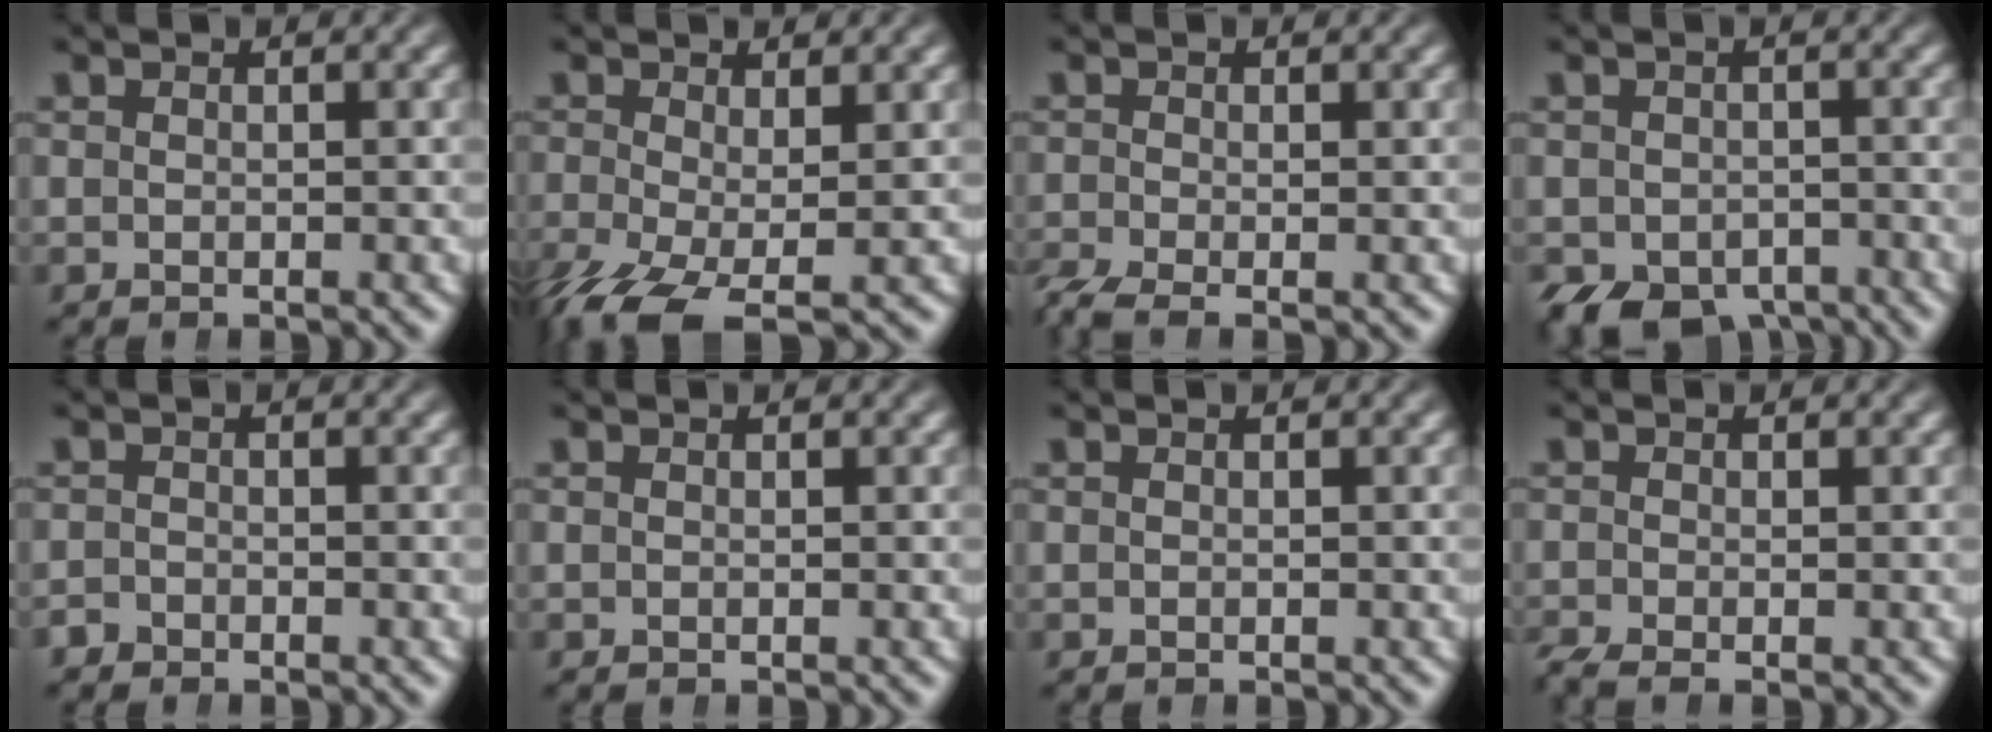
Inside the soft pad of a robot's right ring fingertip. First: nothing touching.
{"total": 5.1, "force": [-3.0, 2.2, 3.5], "torque": [-0.087, -0.039, -0.028]}
{"total": 3.1, "force": [-1.9, 1.8, 1.7], "torque": [-0.040, -0.016, -0.026]}
{"total": 6.4, "force": [-4.9, 3.5, 2.1], "torque": [-0.023, -0.022, -0.072]}
{"total": 1.2, "force": [-1.0, 0.6, -0.3], "torque": [0.006, -0.011, -0.016]}
{"total": 0.0}
{"total": 0.0}
{"total": 2.1, "force": [-1.4, 1.2, 0.9], "torque": [-0.021, -0.007, -0.022]}